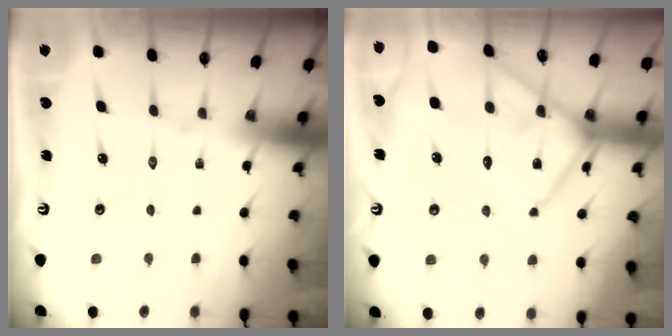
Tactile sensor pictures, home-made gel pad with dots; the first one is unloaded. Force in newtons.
{"total": 15.2, "press": 15.1, "slide": 1.2}